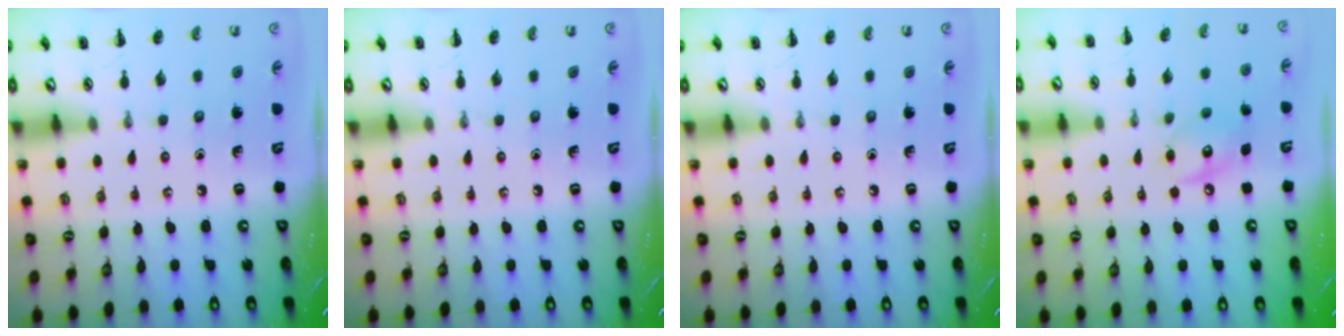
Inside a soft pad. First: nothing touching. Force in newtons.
{"total": 0.0}
{"total": 0.0}
{"total": 9.1, "press": 9.1, "slide": 0.8}